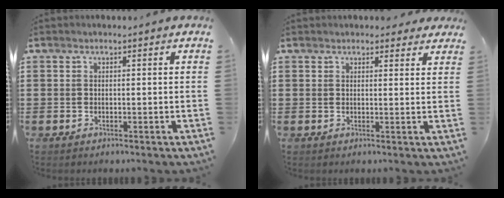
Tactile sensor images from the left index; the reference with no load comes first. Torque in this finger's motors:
{"motor_torque": [2.14, 0.00, 0.71, 0.05]}